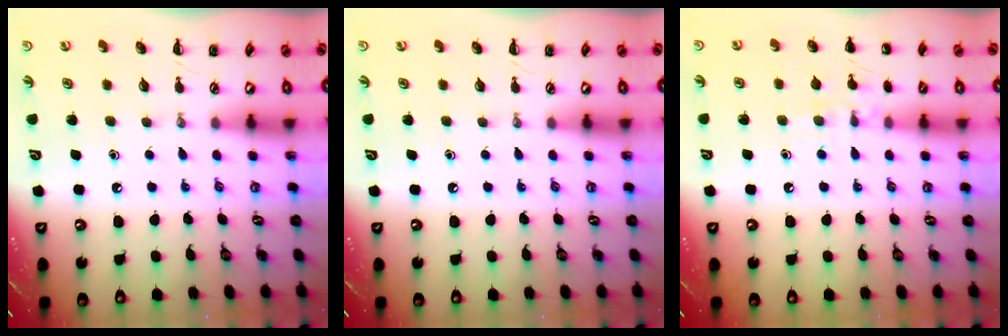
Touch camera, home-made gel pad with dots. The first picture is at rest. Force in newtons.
{"total": 0.0}
{"total": 8.0, "press": 7.8, "slide": 1.7}